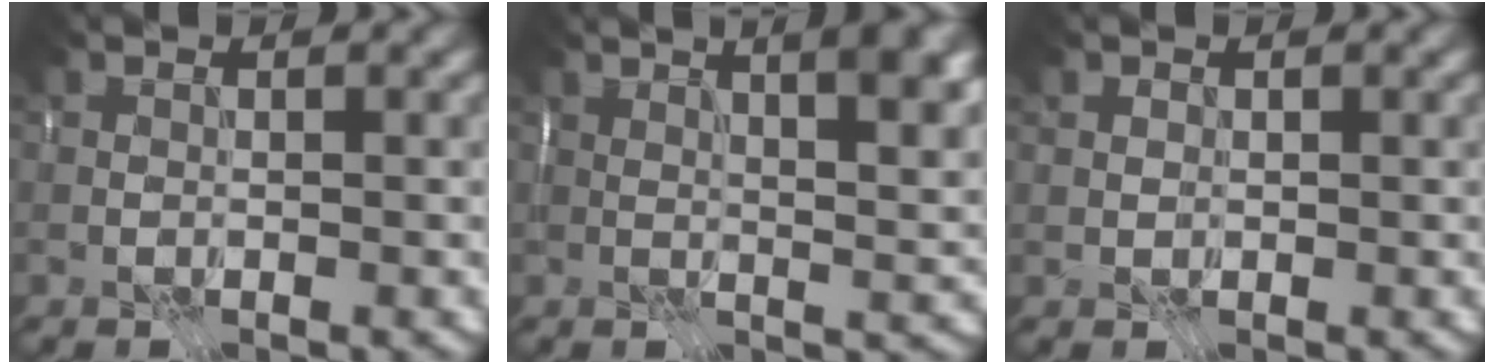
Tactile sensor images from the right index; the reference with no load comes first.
{"total": 9.1, "force": [4.4, 3.1, 7.4], "torque": [-0.065, 0.034, 0.042]}
{"total": 0.5, "force": [0.1, 0.5, 0.0], "torque": [0.001, -0.004, 0.005]}